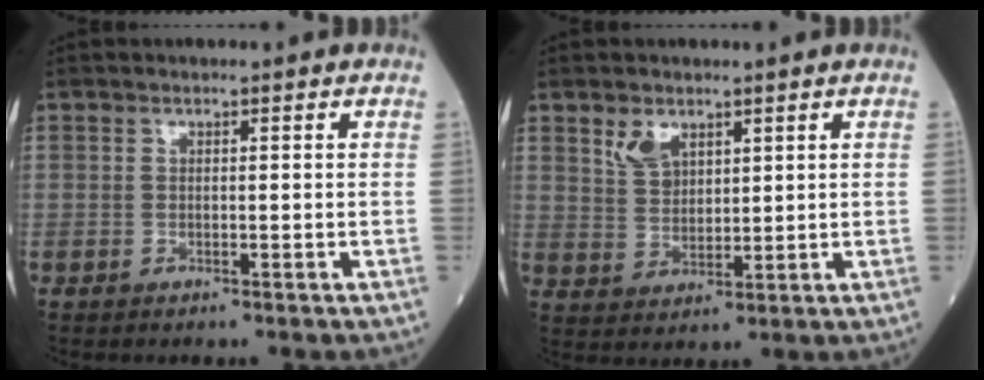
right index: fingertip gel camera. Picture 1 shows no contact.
{"total": 4.3, "force": [2.6, 2.5, 2.2], "torque": [-0.049, 0.003, 0.061]}